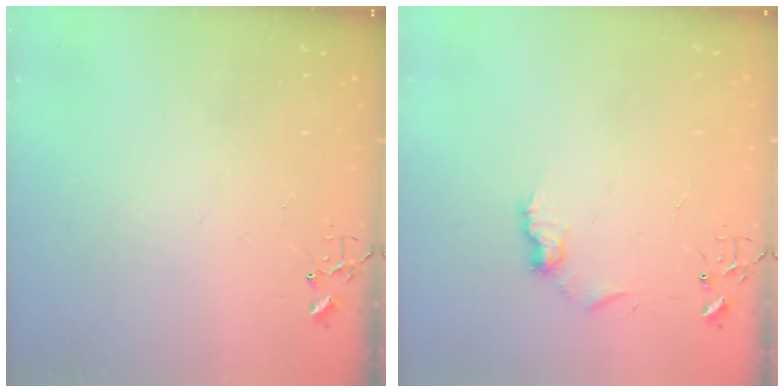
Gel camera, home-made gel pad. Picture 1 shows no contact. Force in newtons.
{"total": 7.8, "press": 7.8, "slide": 0.4}